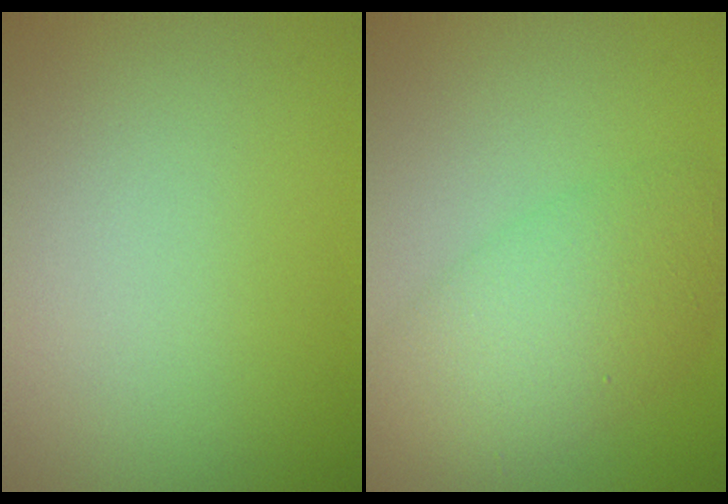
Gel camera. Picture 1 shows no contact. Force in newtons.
{"total": 6.4, "press": 6.4, "slide": 0.2}